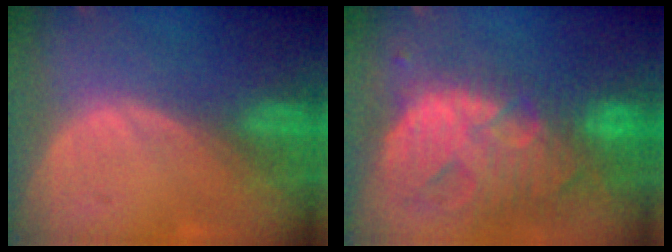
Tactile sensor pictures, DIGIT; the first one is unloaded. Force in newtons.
{"total": 13.9, "press": 11.7, "slide": 7.4}